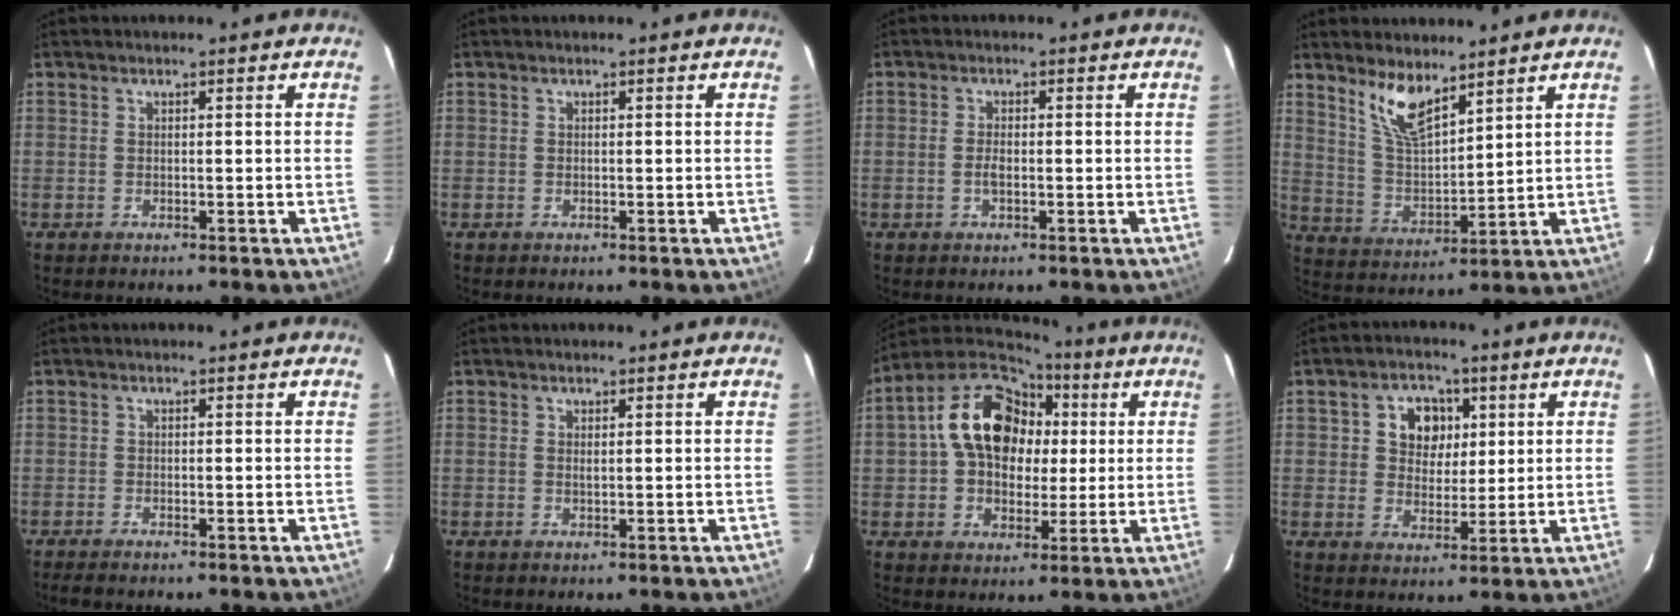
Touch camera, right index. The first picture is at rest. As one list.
[{"total": 0.0}, {"total": 2.1, "force": [-0.5, 0.9, 1.8], "torque": [-0.037, 0.000, -0.010]}, {"total": 9.2, "force": [6.6, 2.8, 5.7], "torque": [-0.109, -0.003, 0.139]}, {"total": 2.5, "force": [-2.2, 0.3, 1.1], "torque": [-0.029, -0.011, -0.038]}, {"total": 0.7, "force": [0.3, 0.2, 0.7], "torque": [-0.014, 0.001, 0.004]}, {"total": 16.9, "force": [3.5, 12.6, 10.6], "torque": [-0.216, 0.049, 0.062]}, {"total": 7.4, "force": [2.2, 6.1, 3.6], "torque": [-0.066, 0.015, 0.039]}]